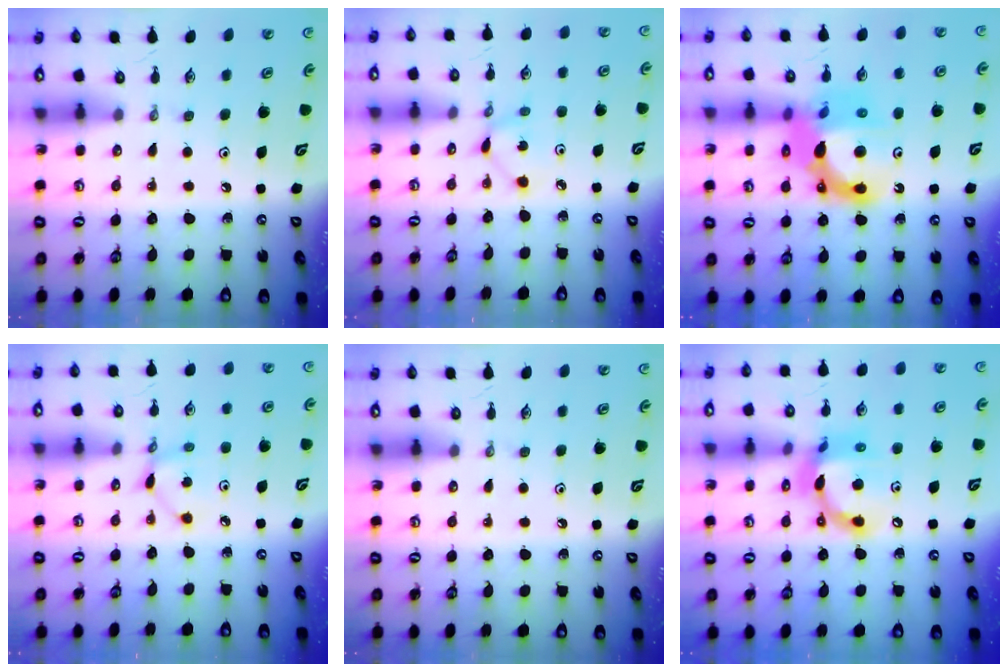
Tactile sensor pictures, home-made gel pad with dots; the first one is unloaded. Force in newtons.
{"total": 1.7, "press": 1.7, "slide": 0.1}
{"total": 14.8, "press": 14.7, "slide": 1.8}
{"total": 2.9, "press": 2.9, "slide": 0.1}
{"total": 0.0}
{"total": 13.7, "press": 13.7, "slide": 1.0}